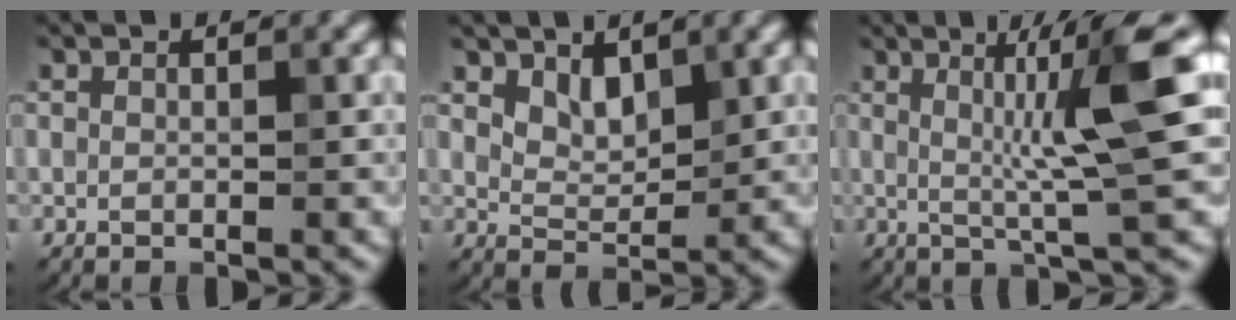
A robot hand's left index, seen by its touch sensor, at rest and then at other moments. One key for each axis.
{"total": 2.5, "fx": 1.7, "fy": 1.4, "fz": 1.3, "tx": -0.025, "ty": -0.012, "tz": 0.031}
{"total": 7.6, "fx": 1.3, "fy": 0.8, "fz": 7.5, "tx": -0.116, "ty": 0.010, "tz": 0.024}